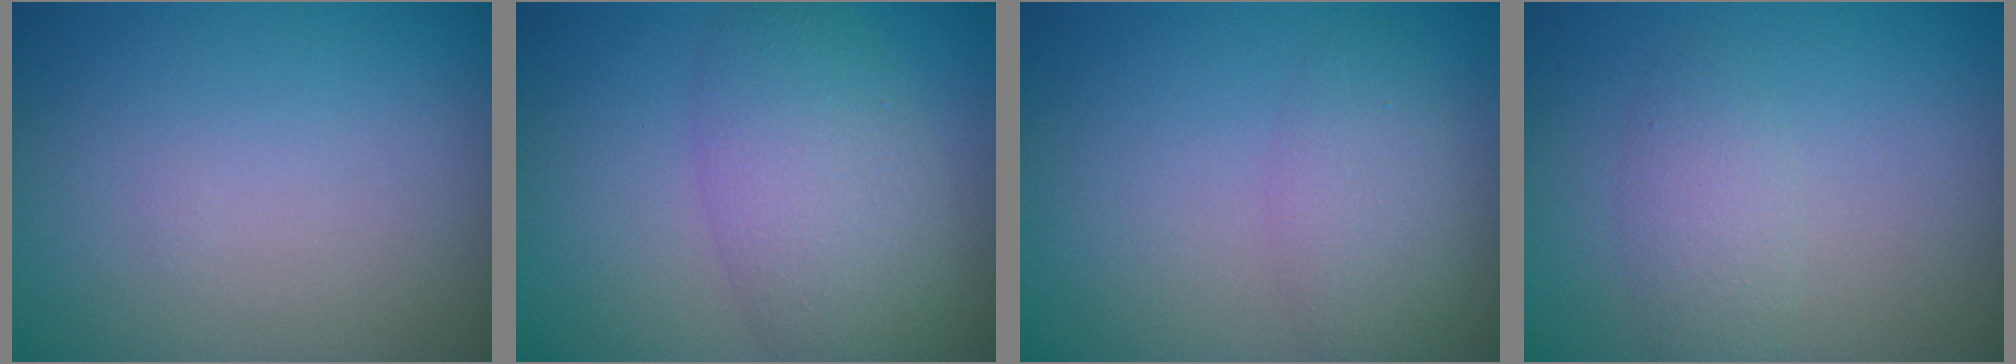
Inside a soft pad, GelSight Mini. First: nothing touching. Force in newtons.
{"total": 5.9, "press": 5.9, "slide": 0.1}
{"total": 2.8, "press": 2.8, "slide": 0.1}
{"total": 2.2, "press": 2.2, "slide": 0.1}